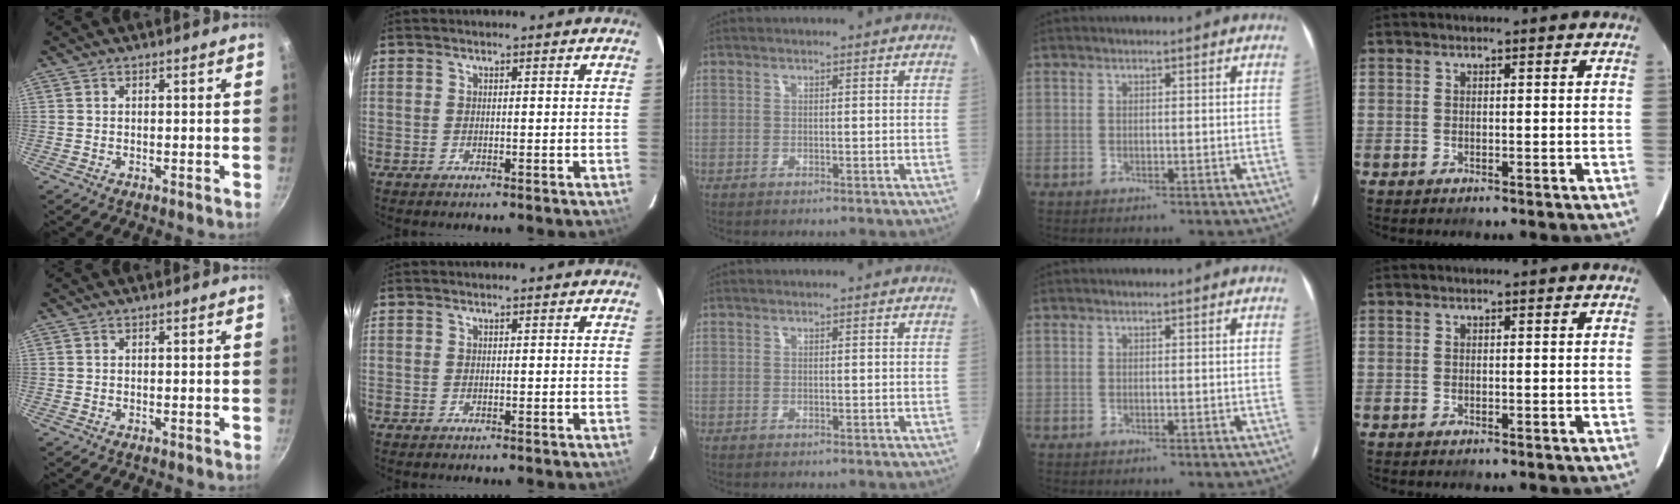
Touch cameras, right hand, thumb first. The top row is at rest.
{}